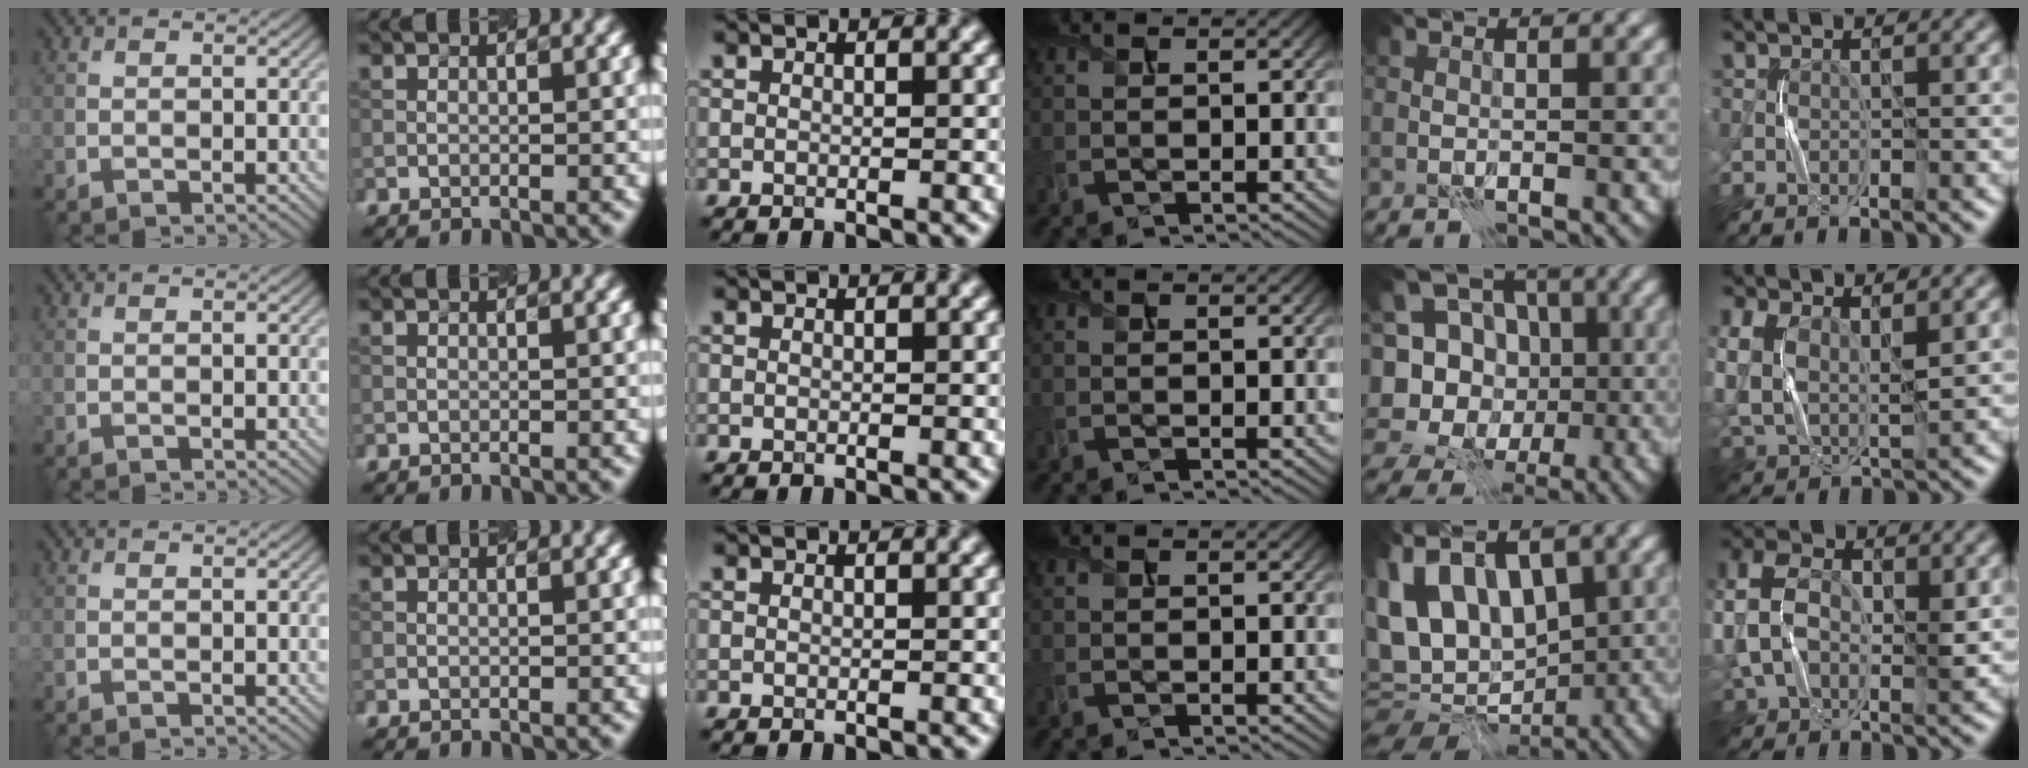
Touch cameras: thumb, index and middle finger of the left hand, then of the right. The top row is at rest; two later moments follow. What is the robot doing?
{"motion": "press", "object": "gel pad"}